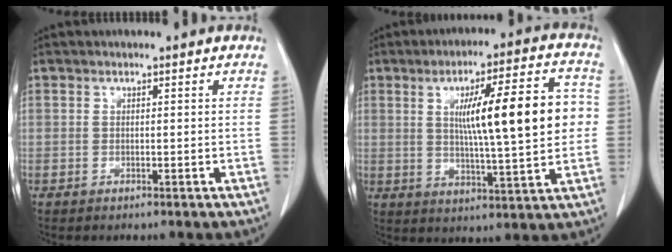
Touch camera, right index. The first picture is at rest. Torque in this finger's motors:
{"motor_torque": [1.27, 0.86, 0.48, 0.16]}